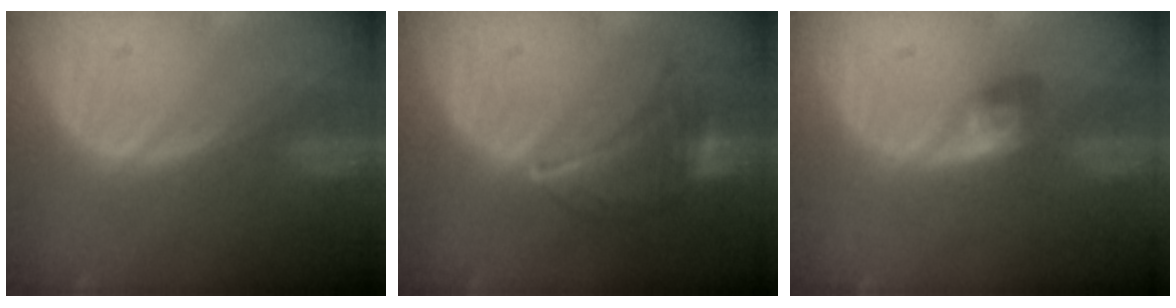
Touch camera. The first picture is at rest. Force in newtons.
{"total": 7.4, "press": 6.9, "slide": 2.5}
{"total": 2.8, "press": 2.6, "slide": 1.1}